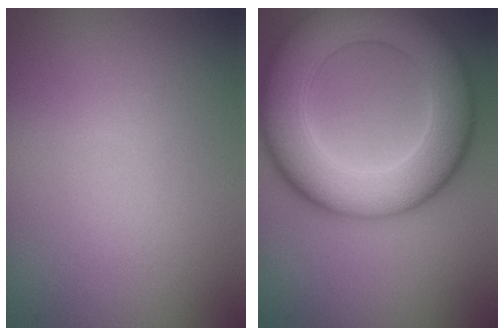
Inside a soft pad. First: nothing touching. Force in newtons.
{"total": 12.0, "press": 12.0, "slide": 0.6}